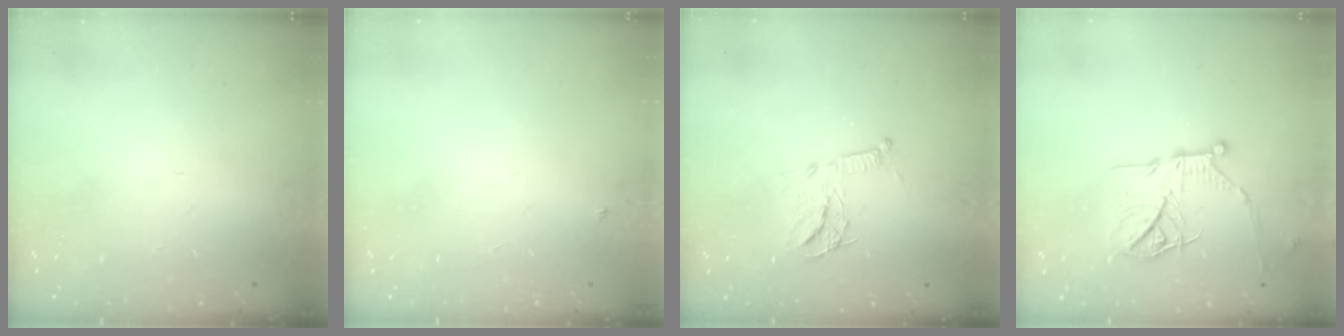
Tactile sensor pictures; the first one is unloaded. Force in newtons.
{"total": 2.7, "press": 2.7, "slide": 0.4}
{"total": 11.7, "press": 11.7, "slide": 0.7}
{"total": 17.1, "press": 17.0, "slide": 1.5}